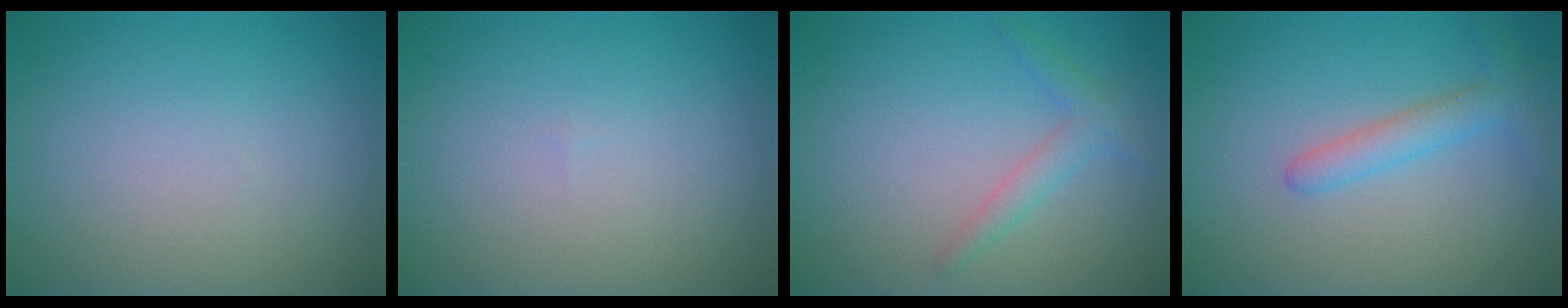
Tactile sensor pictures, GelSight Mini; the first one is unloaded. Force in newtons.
{"total": 0.0}
{"total": 1.9, "press": 1.9, "slide": 0.0}
{"total": 2.4, "press": 2.4, "slide": 0.1}